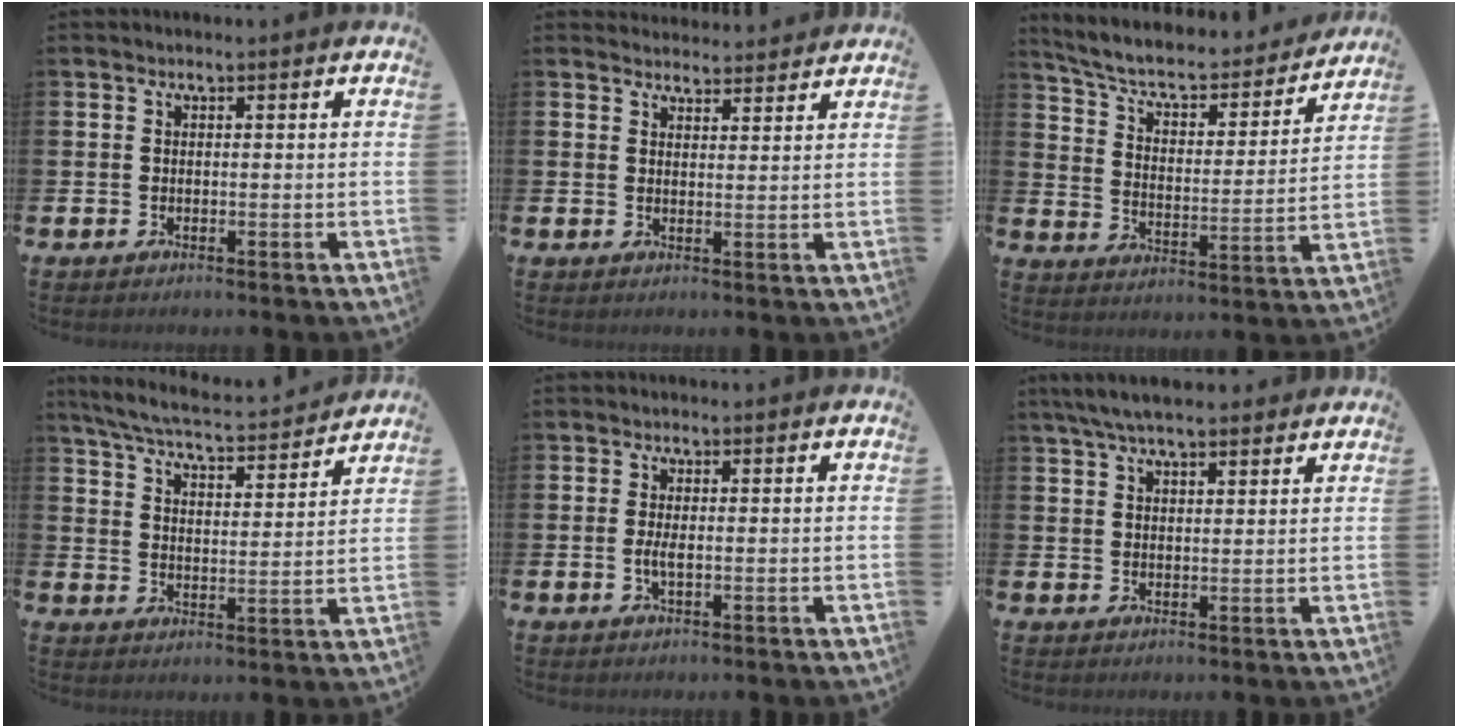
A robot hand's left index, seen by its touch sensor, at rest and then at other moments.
{"total": 3.2, "force": [3.2, 0.6, -0.3], "torque": [0.009, -0.021, 0.056]}
{"total": 6.7, "force": [5.9, 2.0, 2.5], "torque": [-0.083, -0.044, 0.096]}
{"total": 6.1, "force": [5.8, 0.6, 1.7], "torque": [-0.060, -0.045, 0.098]}
{"total": 1.7, "force": [-0.2, 0.6, 1.6], "torque": [-0.027, 0.000, -0.006]}
{"total": 5.6, "force": [5.0, 1.2, 2.3], "torque": [-0.053, -0.011, 0.092]}